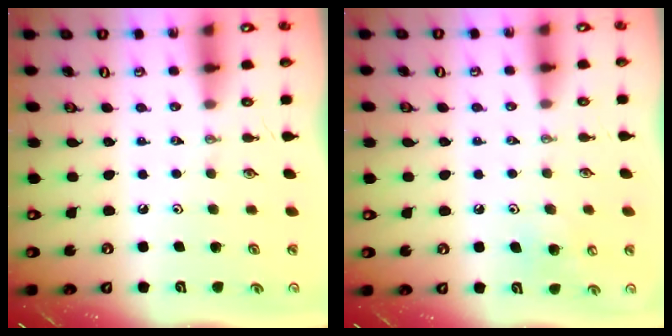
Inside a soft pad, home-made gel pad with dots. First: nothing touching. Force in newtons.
{"total": 6.8, "press": 6.8, "slide": 0.6}